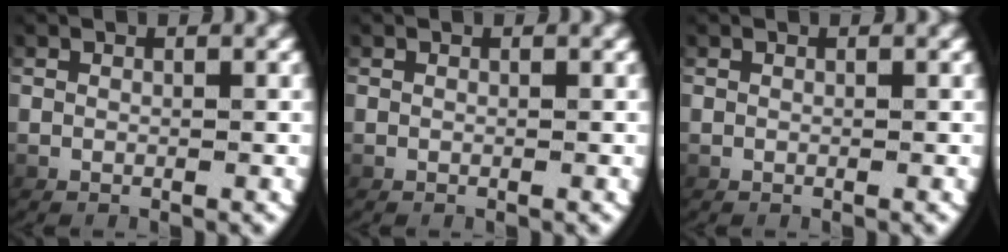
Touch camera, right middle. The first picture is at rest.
{"total": 0.0}
{"total": 0.0}